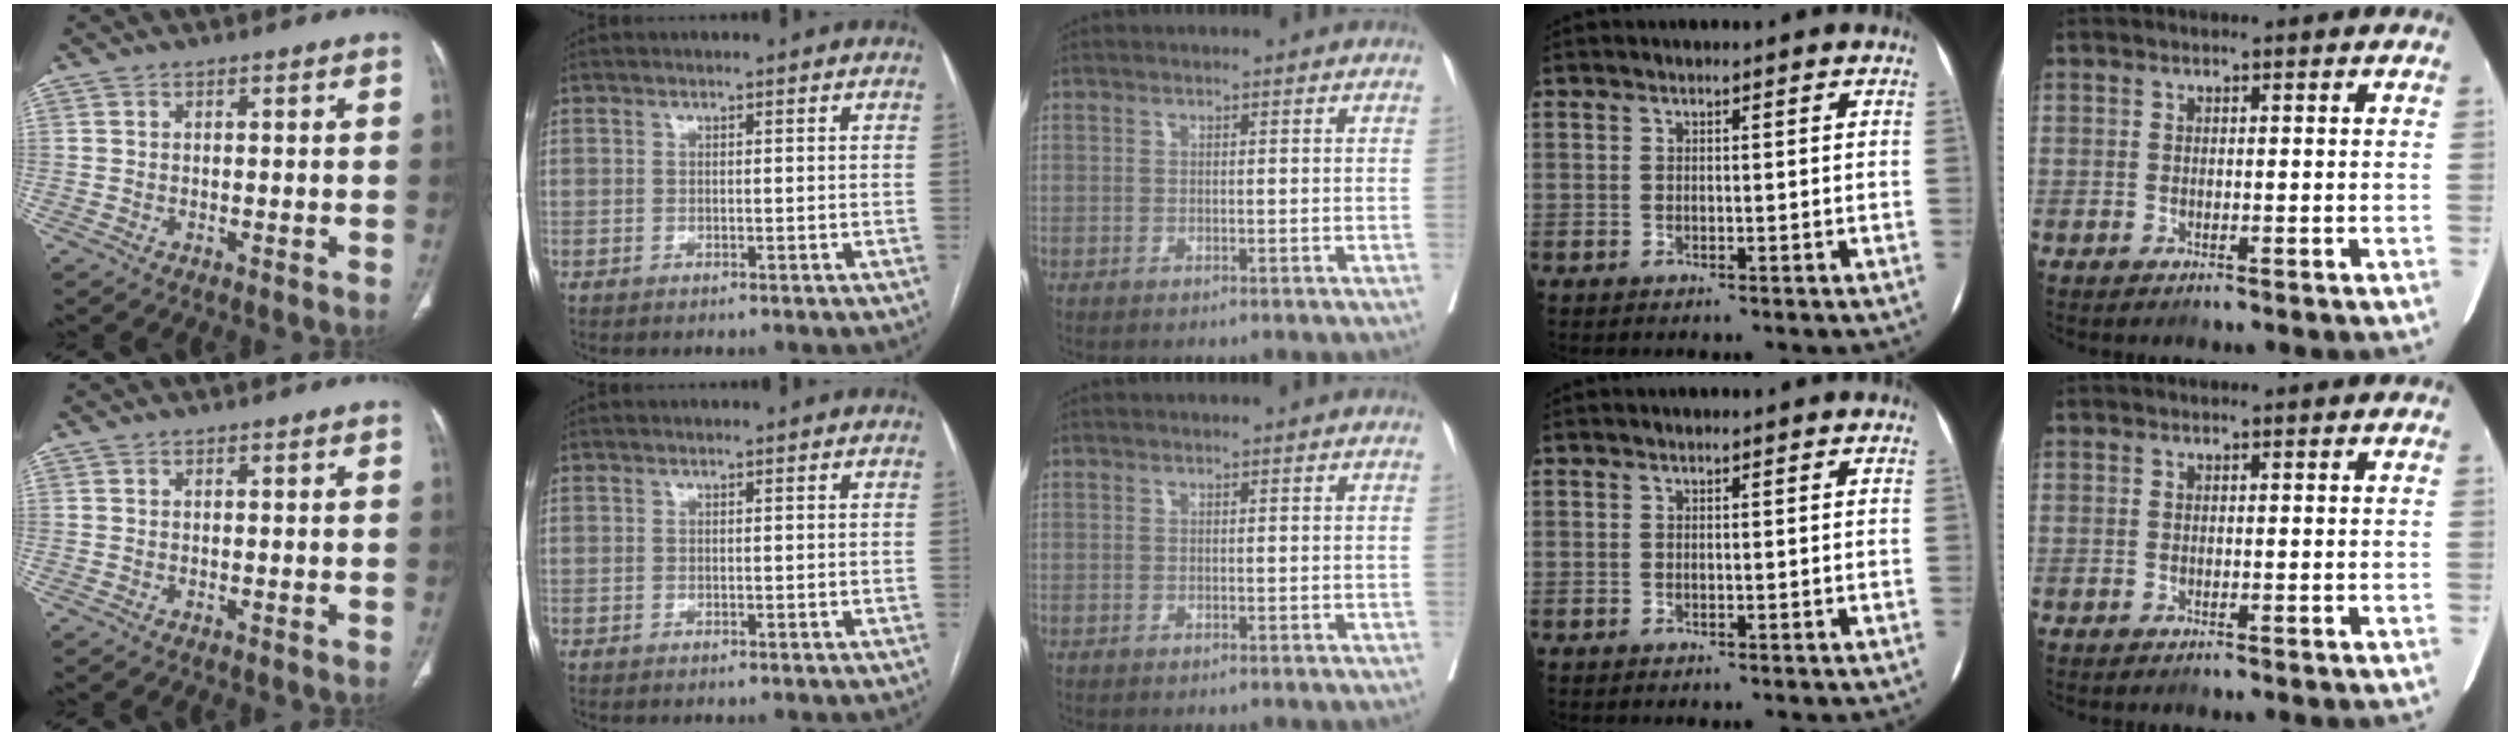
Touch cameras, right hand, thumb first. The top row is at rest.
{}